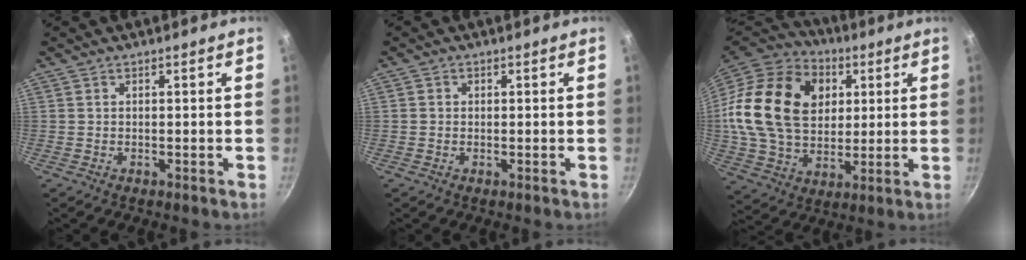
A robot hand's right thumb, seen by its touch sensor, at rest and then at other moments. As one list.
[{"total": 1.1, "force": [0.0, 1.0, 0.3], "torque": [-0.002, 0.001, -0.003]}, {"total": 26.1, "force": [5.6, 19.1, 17.0], "torque": [-0.291, 0.008, 0.100]}]